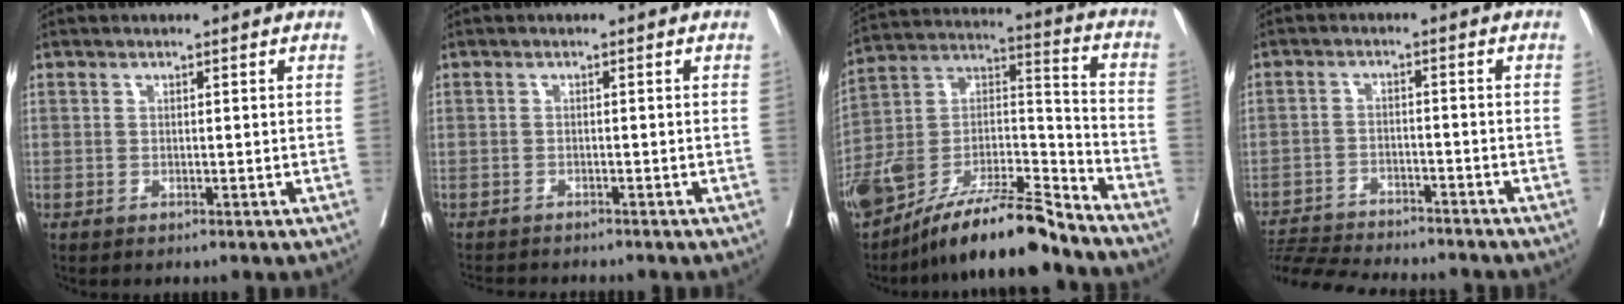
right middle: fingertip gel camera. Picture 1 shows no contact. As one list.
[{"total": 4.6, "force": [-4.4, 0.5, 1.3], "torque": [-0.013, -0.009, -0.067]}, {"total": 18.0, "force": [-15.2, 2.5, 9.3], "torque": [-0.173, 0.020, -0.274]}, {"total": 13.6, "force": [-12.8, 1.2, 4.3], "torque": [-0.077, -0.005, -0.193]}]